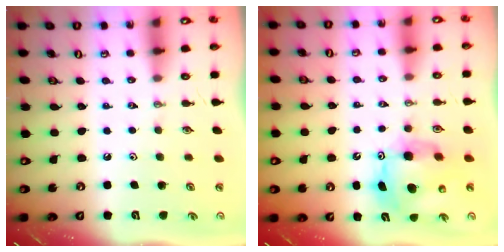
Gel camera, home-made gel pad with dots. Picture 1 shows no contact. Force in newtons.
{"total": 11.2, "press": 11.2, "slide": 1.2}